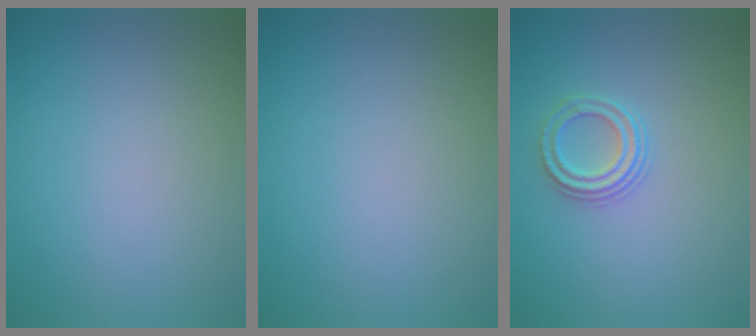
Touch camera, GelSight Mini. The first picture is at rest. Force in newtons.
{"total": 0.0}
{"total": 2.4, "press": 2.2, "slide": 0.8}